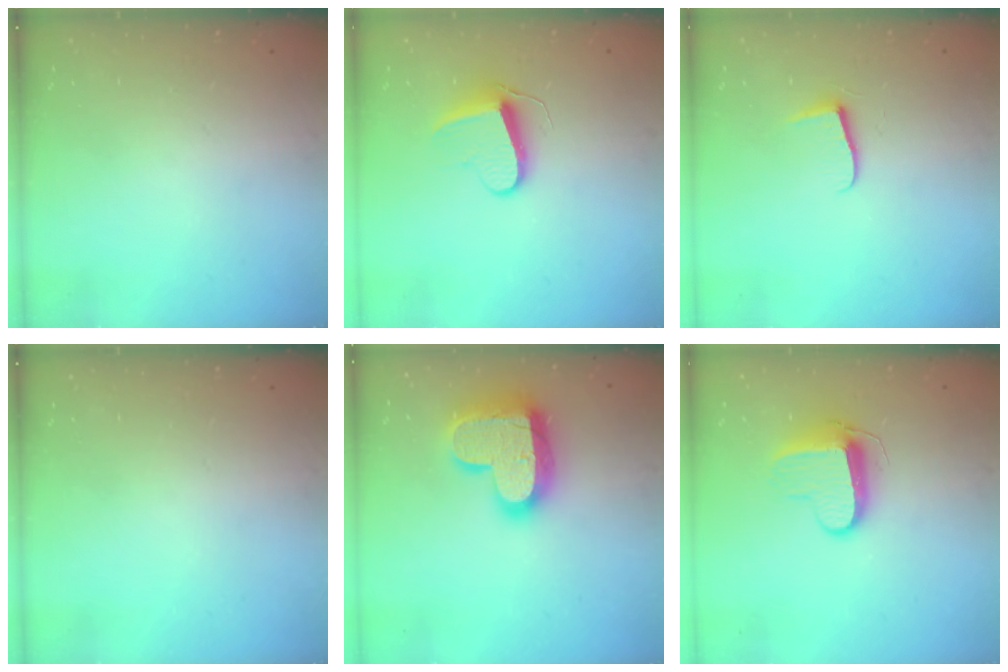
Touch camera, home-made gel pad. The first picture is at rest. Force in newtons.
{"total": 9.4, "press": 9.4, "slide": 0.7}
{"total": 5.9, "press": 5.9, "slide": 0.6}
{"total": 0.0}
{"total": 23.7, "press": 23.7, "slide": 1.6}
{"total": 9.7, "press": 9.7, "slide": 0.4}